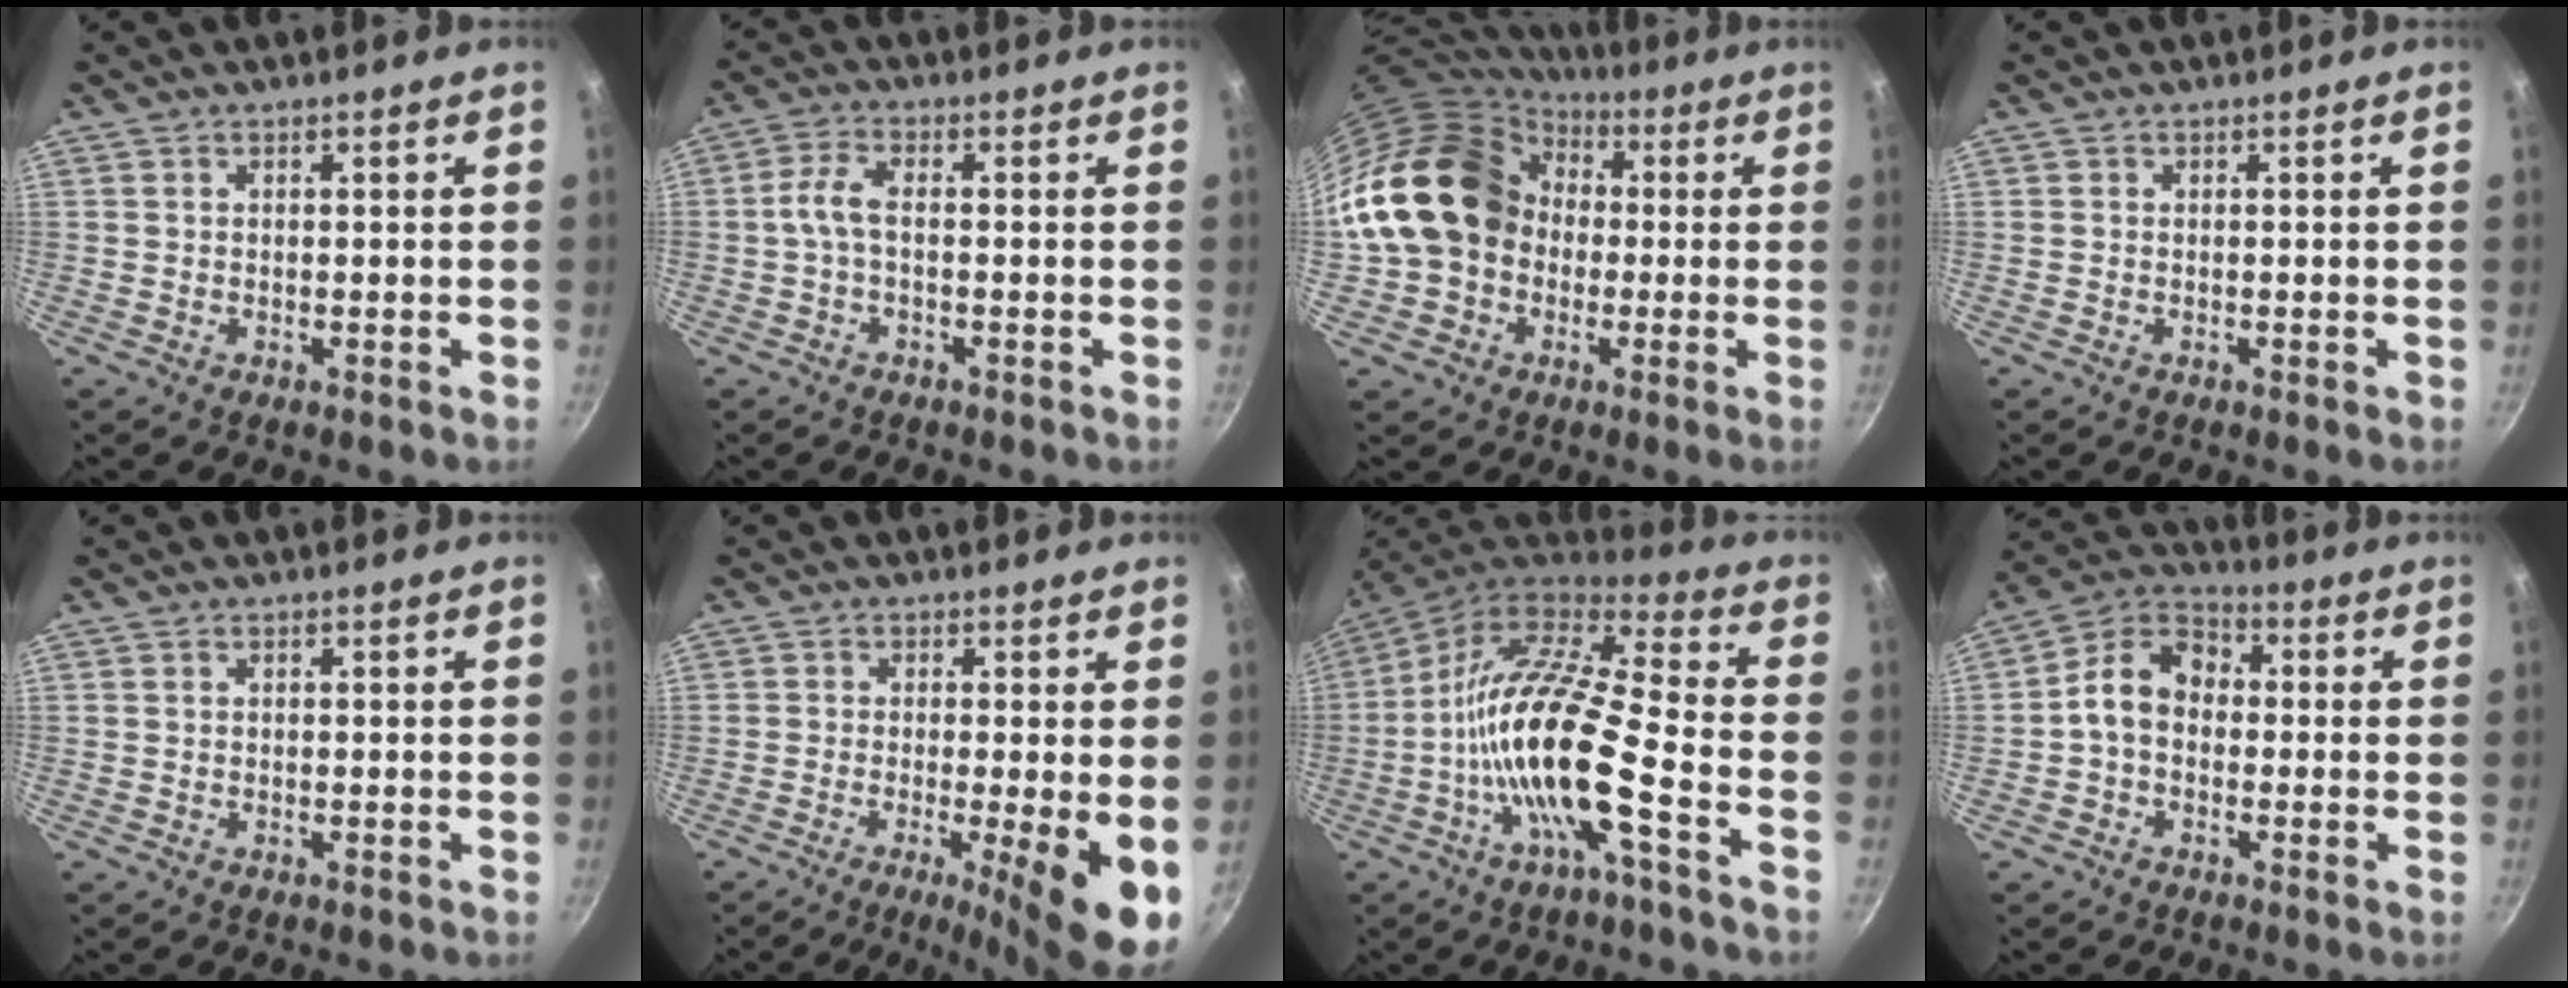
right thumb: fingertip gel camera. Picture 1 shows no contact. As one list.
[{"total": 4.4, "force": [-0.7, 1.6, 4.0], "torque": [-0.097, 0.015, -0.020]}, {"total": 19.3, "force": [1.2, 15.9, 10.8], "torque": [-0.187, 0.048, 0.022]}, {"total": 0.0}, {"total": 0.0}, {"total": 10.2, "force": [-2.2, 1.6, 9.8], "torque": [-0.141, -0.009, -0.032]}, {"total": 19.0, "force": [-6.1, 4.4, 17.5], "torque": [-0.317, 0.048, -0.135]}, {"total": 9.2, "force": [-0.6, 6.9, 6.0], "torque": [-0.082, 0.033, -0.034]}]